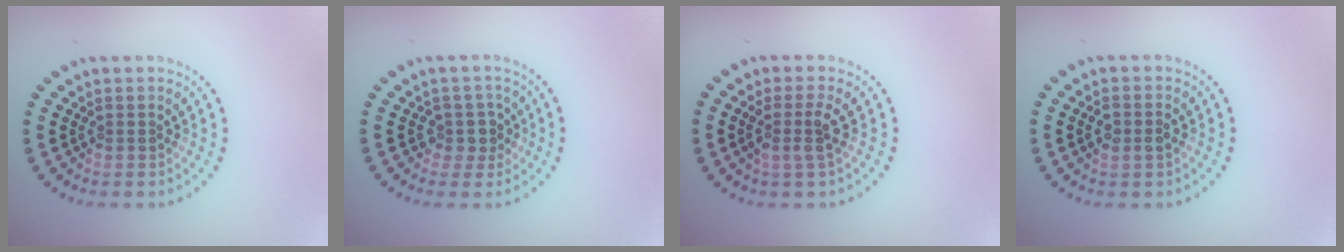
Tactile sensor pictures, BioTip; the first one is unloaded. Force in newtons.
{"total": 2.1, "press": 1.7, "slide": 1.3}
{"total": 2.3, "press": 1.7, "slide": 1.5}
{"total": 1.7, "press": 1.7, "slide": 0.4}